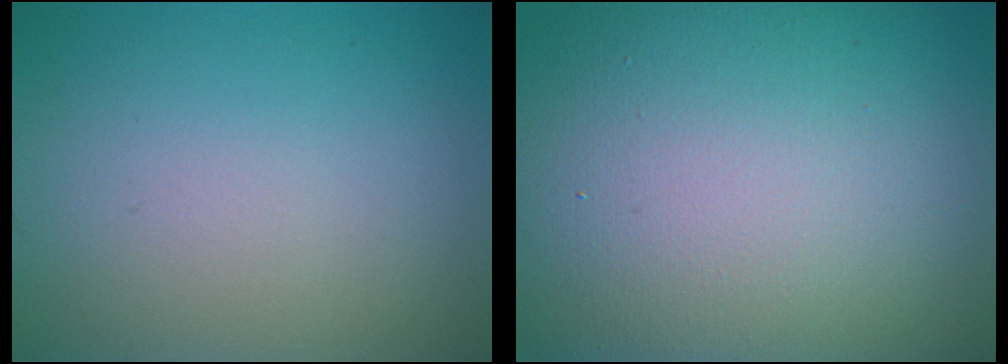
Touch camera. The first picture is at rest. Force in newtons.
{"total": 20.6, "press": 20.6, "slide": 1.3}